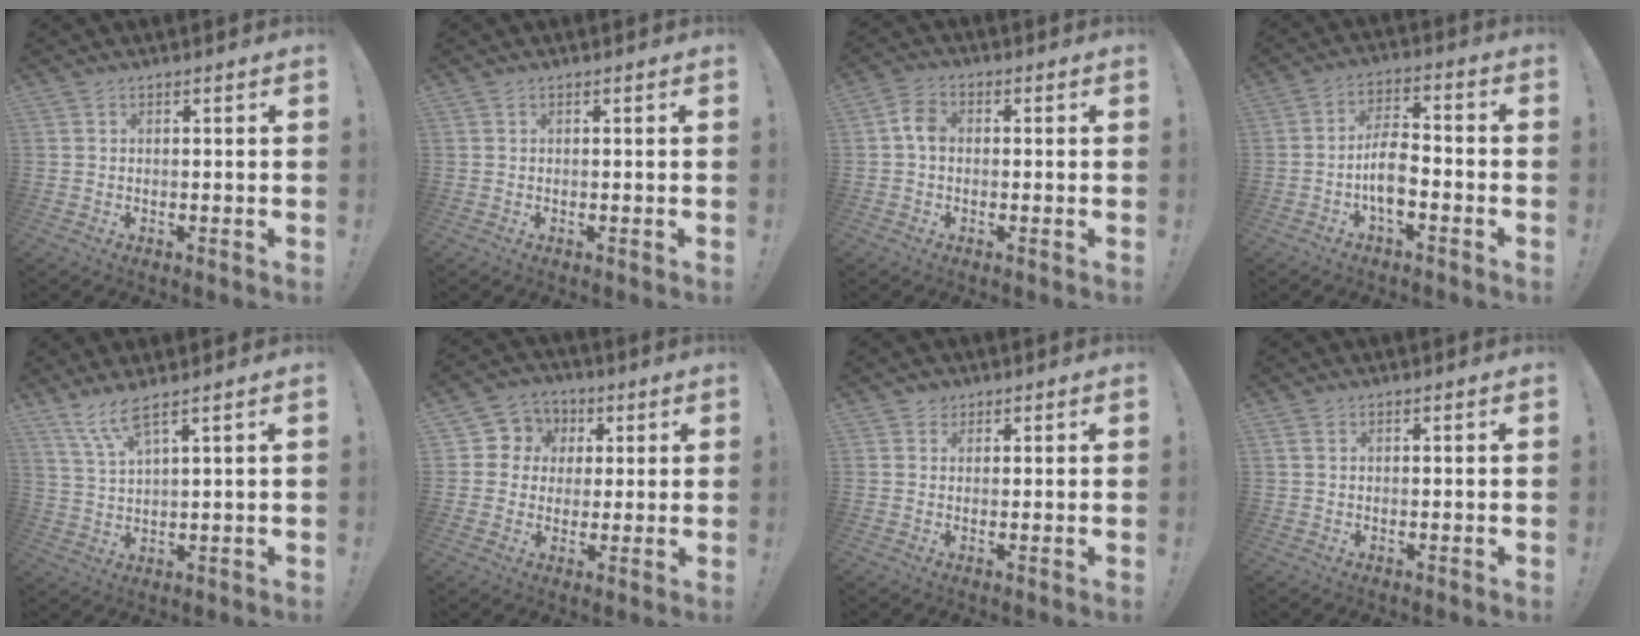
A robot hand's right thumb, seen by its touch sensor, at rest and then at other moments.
{"total": 0.0}
{"total": 5.3, "force": [-0.2, 3.8, 3.6], "torque": [-0.072, 0.016, -0.001]}
{"total": 8.6, "force": [-3.2, 4.3, 6.8], "torque": [-0.120, 0.010, -0.057]}
{"total": 6.8, "force": [5.0, 0.9, 4.5], "torque": [-0.104, -0.017, 0.092]}
{"total": 7.6, "force": [0.8, 7.3, 1.8], "torque": [-0.026, 0.002, 0.021]}
{"total": 2.5, "force": [1.6, 1.9, 0.4], "torque": [0.005, -0.006, 0.027]}
{"total": 1.2, "force": [0.5, 0.9, 0.6], "torque": [-0.013, 0.005, 0.011]}